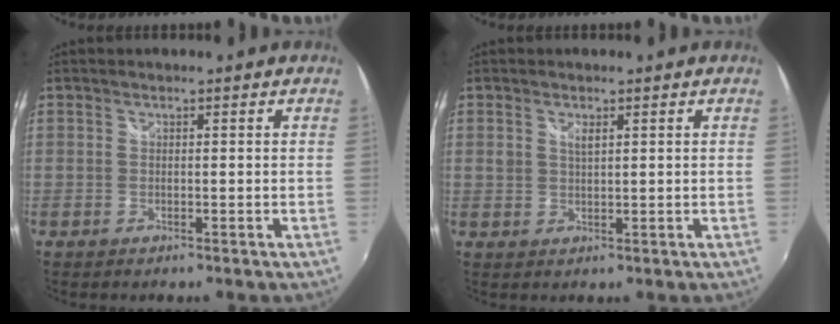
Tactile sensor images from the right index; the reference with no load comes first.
{"total": 1.8, "force": [0.9, 0.8, 1.3], "torque": [-0.024, -0.001, 0.015]}